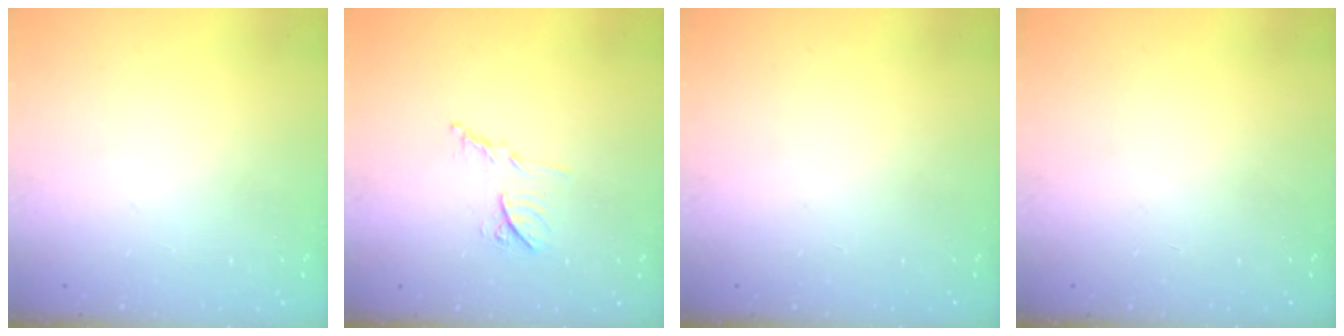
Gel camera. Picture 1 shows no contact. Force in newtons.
{"total": 8.7, "press": 8.7, "slide": 0.4}
{"total": 0.0}
{"total": 0.0}